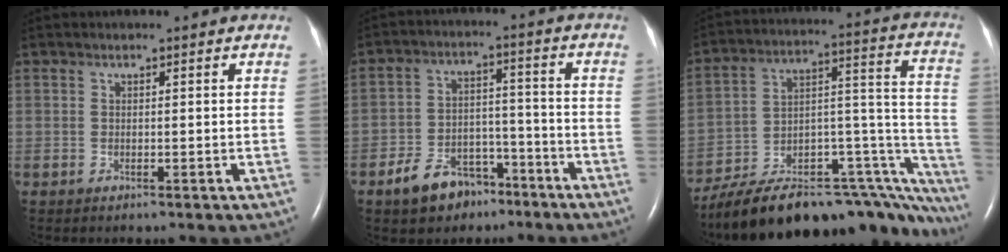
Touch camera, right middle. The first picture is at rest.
{"total": 8.9, "force": [-6.0, 5.3, 3.8], "torque": [-0.071, 0.018, -0.095]}
{"total": 29.6, "force": [-24.2, 8.4, 14.7], "torque": [-0.129, 0.040, -0.336]}